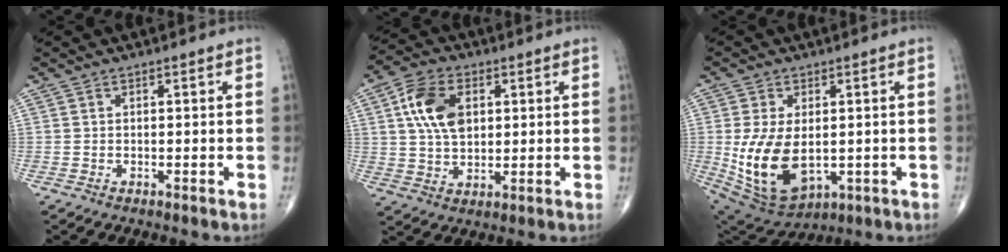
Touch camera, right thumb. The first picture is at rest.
{"total": 10.9, "force": [2.9, 6.9, 7.9], "torque": [-0.138, 0.000, 0.052]}
{"total": 14.7, "force": [-1.2, 8.7, 11.8], "torque": [-0.221, -0.014, 0.007]}